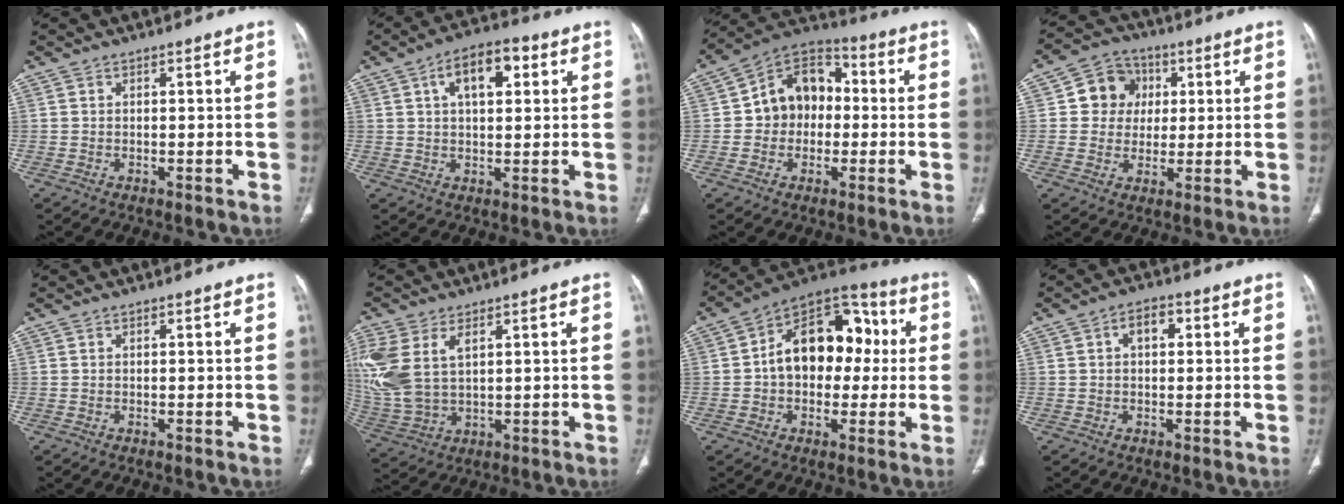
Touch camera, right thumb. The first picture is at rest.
{"total": 9.7, "force": [3.3, 4.9, 7.6], "torque": [-0.107, 0.011, 0.046]}
{"total": 13.0, "force": [0.3, 10.3, 7.9], "torque": [-0.080, 0.036, -0.010]}
{"total": 9.0, "force": [1.9, 8.2, 3.1], "torque": [-0.006, 0.004, 0.024]}
{"total": 0.0}
{"total": 15.3, "force": [4.7, 9.2, 11.2], "torque": [-0.288, -0.008, 0.105]}
{"total": 18.2, "force": [1.4, 12.4, 13.4], "torque": [-0.153, 0.046, 0.013]}
{"total": 4.1, "force": [1.0, 2.4, 3.1], "torque": [-0.046, 0.014, 0.011]}